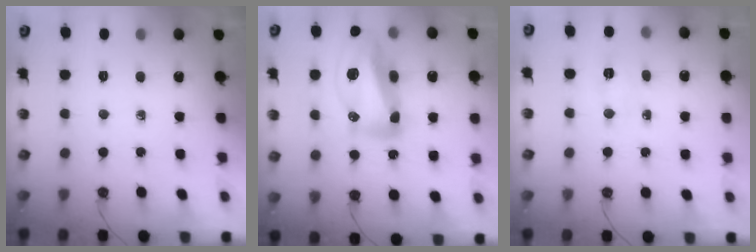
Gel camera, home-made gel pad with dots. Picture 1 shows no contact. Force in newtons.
{"total": 18.1, "press": 18.0, "slide": 2.0}
{"total": 4.0, "press": 3.9, "slide": 0.5}